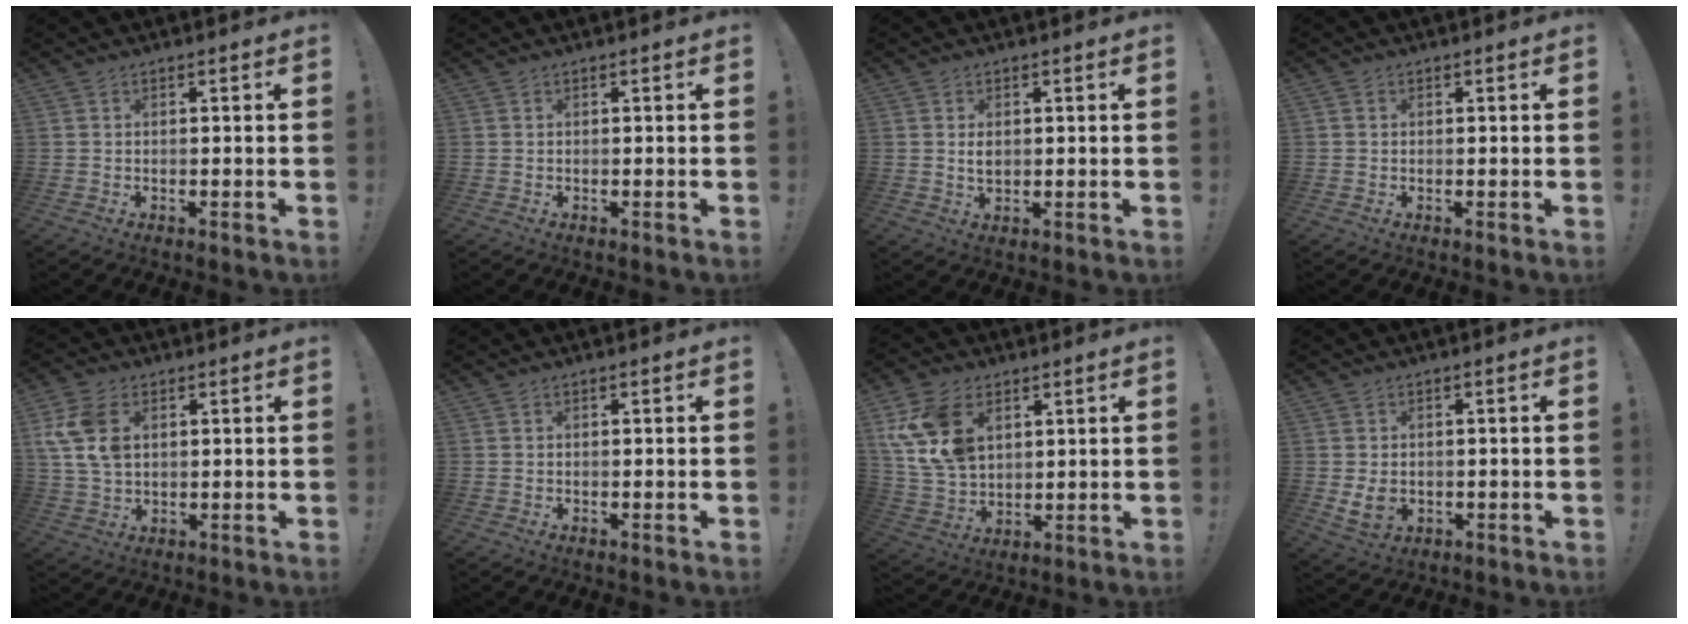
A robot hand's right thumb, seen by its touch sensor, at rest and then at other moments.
{"total": 0.0}
{"total": 2.5, "force": [0.6, 1.7, 1.7], "torque": [-0.014, -0.004, 0.006]}
{"total": 0.5, "force": [0.0, 0.5, 0.0], "torque": [0.005, 0.000, -0.002]}
{"total": 11.2, "force": [3.2, 7.5, 7.6], "torque": [-0.150, 0.000, 0.062]}
{"total": 0.0}
{"total": 15.4, "force": [6.1, 10.7, 9.2], "torque": [-0.184, -0.022, 0.120]}
{"total": 4.9, "force": [0.2, 3.8, 3.1], "torque": [-0.041, -0.007, 0.004]}